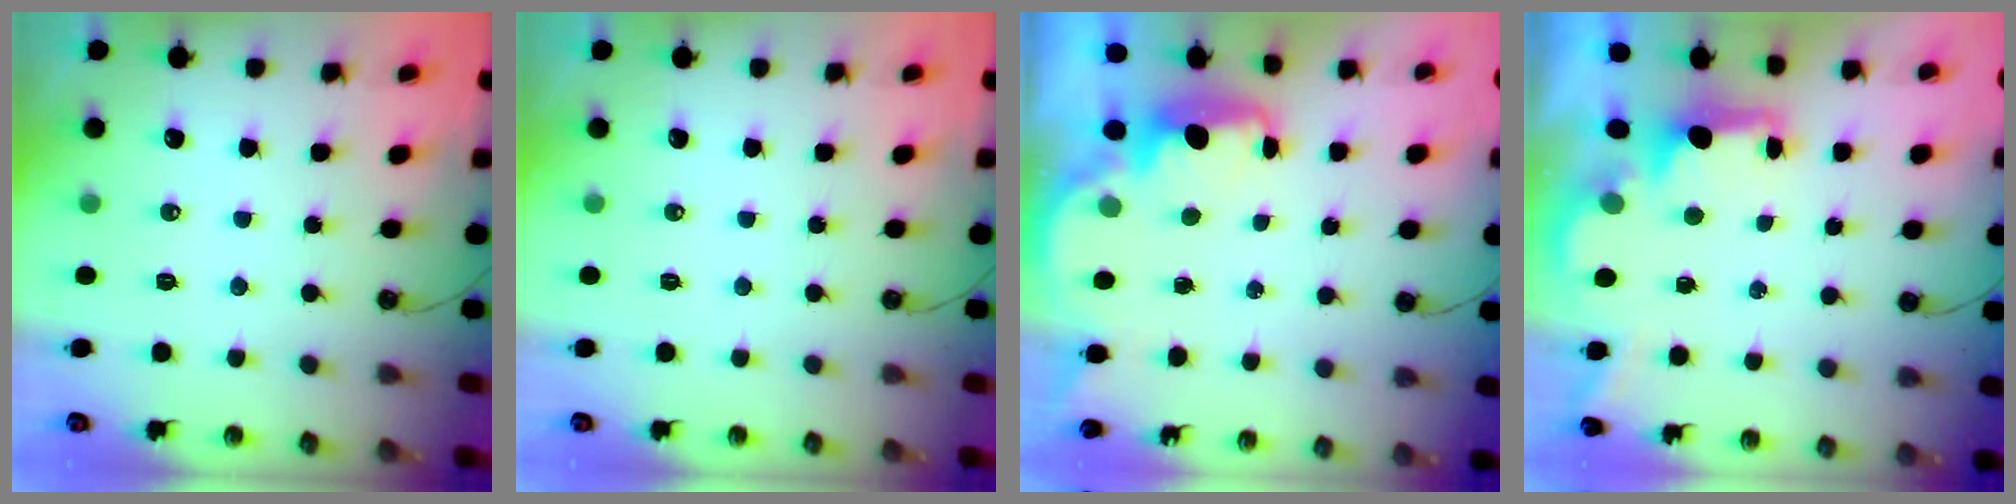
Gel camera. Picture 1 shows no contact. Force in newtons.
{"total": 0.0}
{"total": 2.2, "press": 2.2, "slide": 0.4}
{"total": 2.1, "press": 1.9, "slide": 0.8}